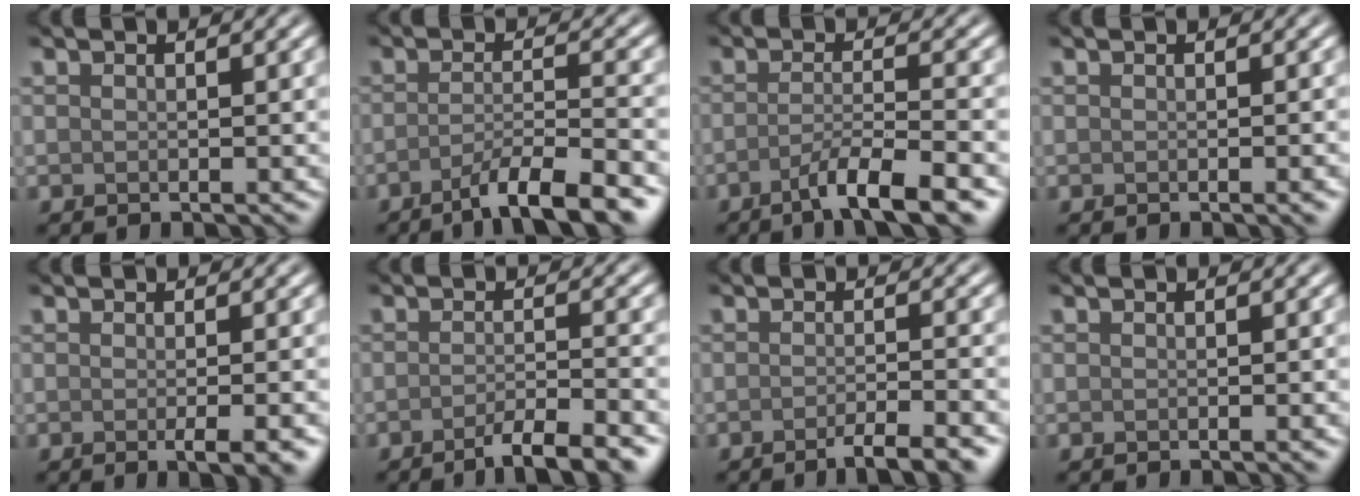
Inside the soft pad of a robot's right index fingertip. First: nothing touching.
{"total": 7.0, "force": [-4.5, 1.4, 5.2], "torque": [-0.069, 0.005, -0.075]}
{"total": 5.7, "force": [-3.3, 0.9, 4.6], "torque": [-0.066, 0.003, -0.064]}
{"total": 1.5, "force": [-0.4, 0.4, 1.4], "torque": [-0.011, 0.000, -0.007]}
{"total": 3.2, "force": [-0.8, 0.8, 3.0], "torque": [-0.031, -0.002, -0.012]}
{"total": 4.7, "force": [-3.0, 0.9, 3.5], "torque": [-0.048, 0.004, -0.052]}
{"total": 4.0, "force": [-2.5, 0.8, 3.0], "torque": [-0.038, 0.000, -0.045]}
{"total": 0.9, "force": [-0.2, 0.2, 0.9], "torque": [-0.006, 0.000, -0.004]}